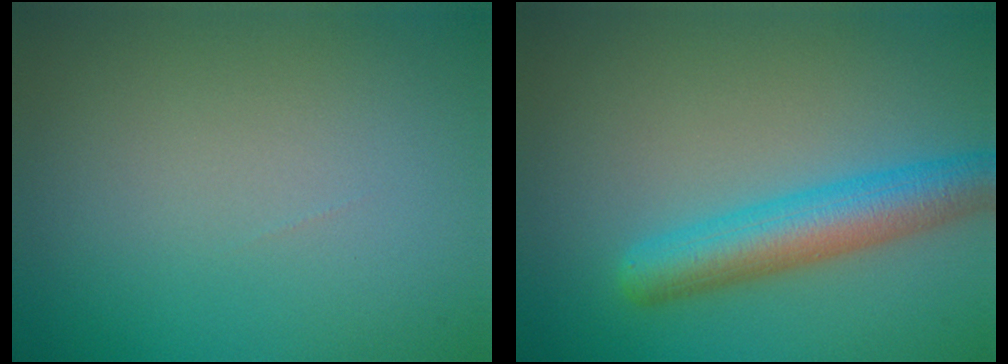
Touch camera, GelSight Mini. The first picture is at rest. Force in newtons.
{"total": 5.0, "press": 5.0, "slide": 0.2}